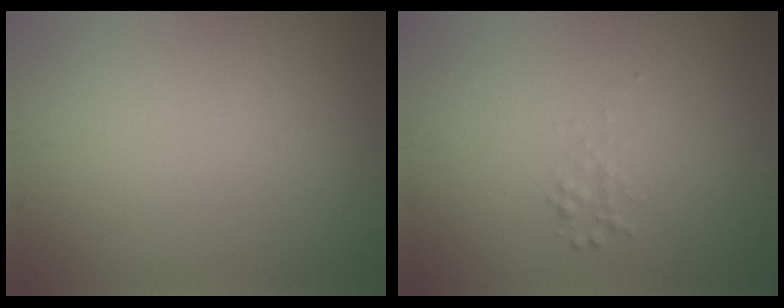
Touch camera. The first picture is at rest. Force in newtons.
{"total": 0.9, "press": 0.9, "slide": 0.1}